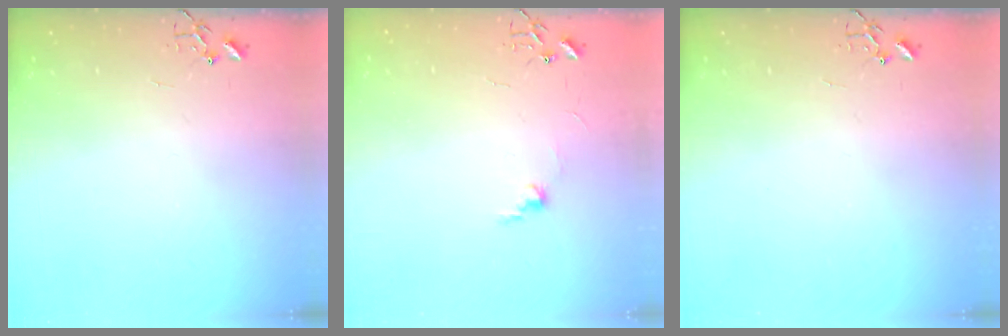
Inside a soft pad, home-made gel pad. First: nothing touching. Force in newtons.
{"total": 5.9, "press": 5.8, "slide": 0.7}
{"total": 0.0}